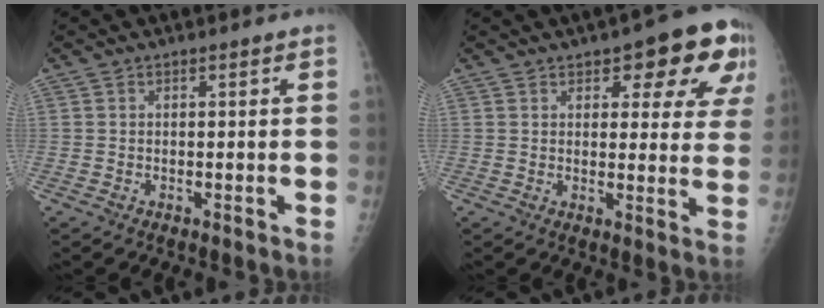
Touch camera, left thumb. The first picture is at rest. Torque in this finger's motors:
{"motor_torque": [0.30, 0.52, 0.07, -0.11, 0.17]}